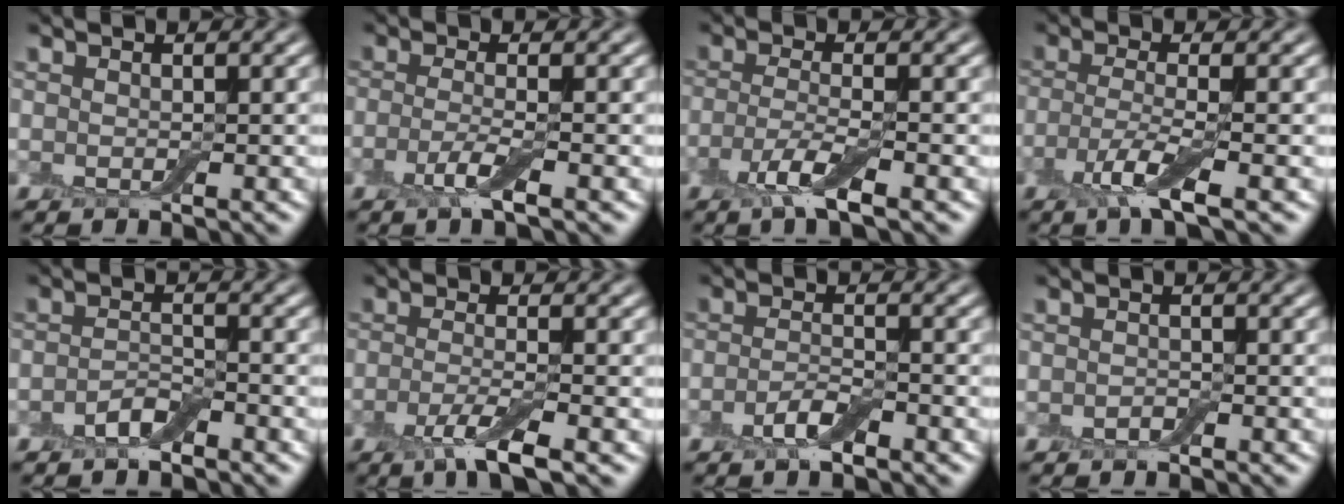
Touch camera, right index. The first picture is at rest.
{"total": 2.4, "force": [-1.1, 0.4, 2.1], "torque": [-0.045, -0.001, -0.029]}
{"total": 3.4, "force": [-1.7, 0.6, 2.9], "torque": [-0.061, -0.006, -0.039]}
{"total": 3.6, "force": [-1.5, 0.6, 3.2], "torque": [-0.069, -0.009, -0.037]}
{"total": 2.0, "force": [-1.4, 0.7, 1.2], "torque": [-0.024, 0.006, -0.029]}
{"total": 3.5, "force": [-1.7, 0.7, 3.0], "torque": [-0.058, -0.004, -0.040]}
{"total": 2.4, "force": [-1.4, 0.8, 1.8], "torque": [-0.039, 0.003, -0.033]}
{"total": 0.8, "force": [-0.5, 0.4, 0.4], "torque": [-0.008, 0.000, -0.009]}